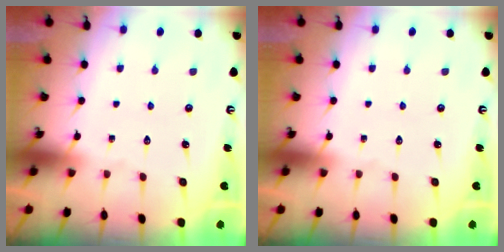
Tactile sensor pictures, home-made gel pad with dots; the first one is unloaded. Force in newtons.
{"total": 0.0}